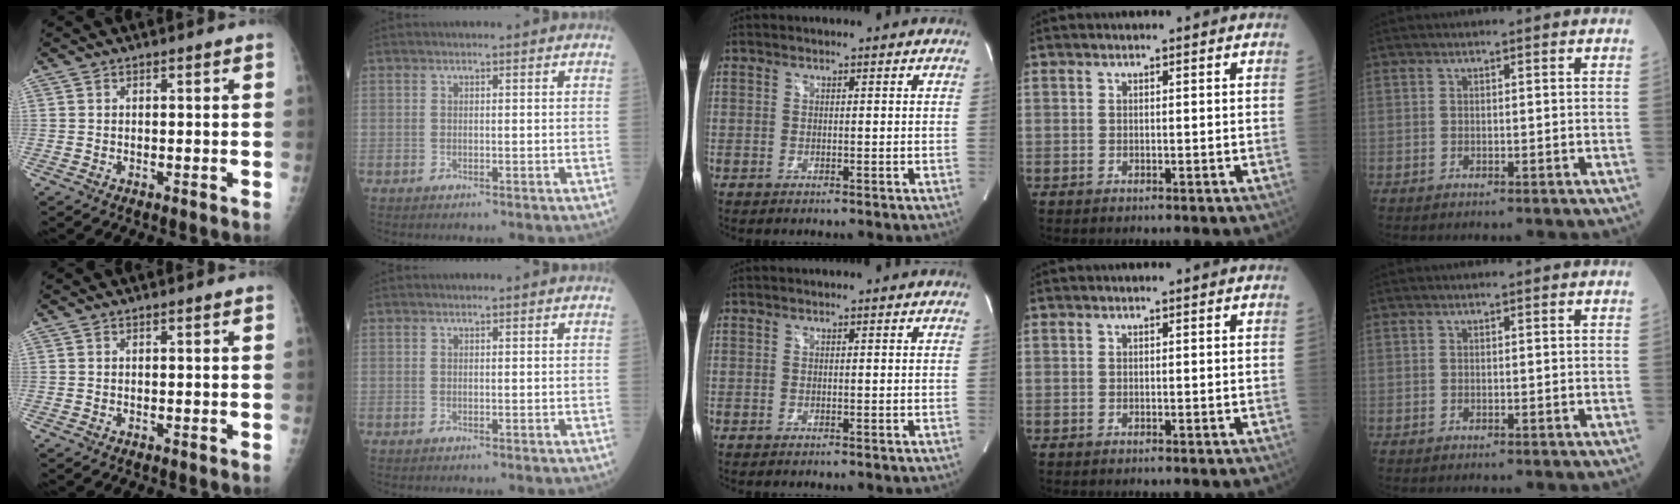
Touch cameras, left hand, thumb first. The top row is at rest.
{}